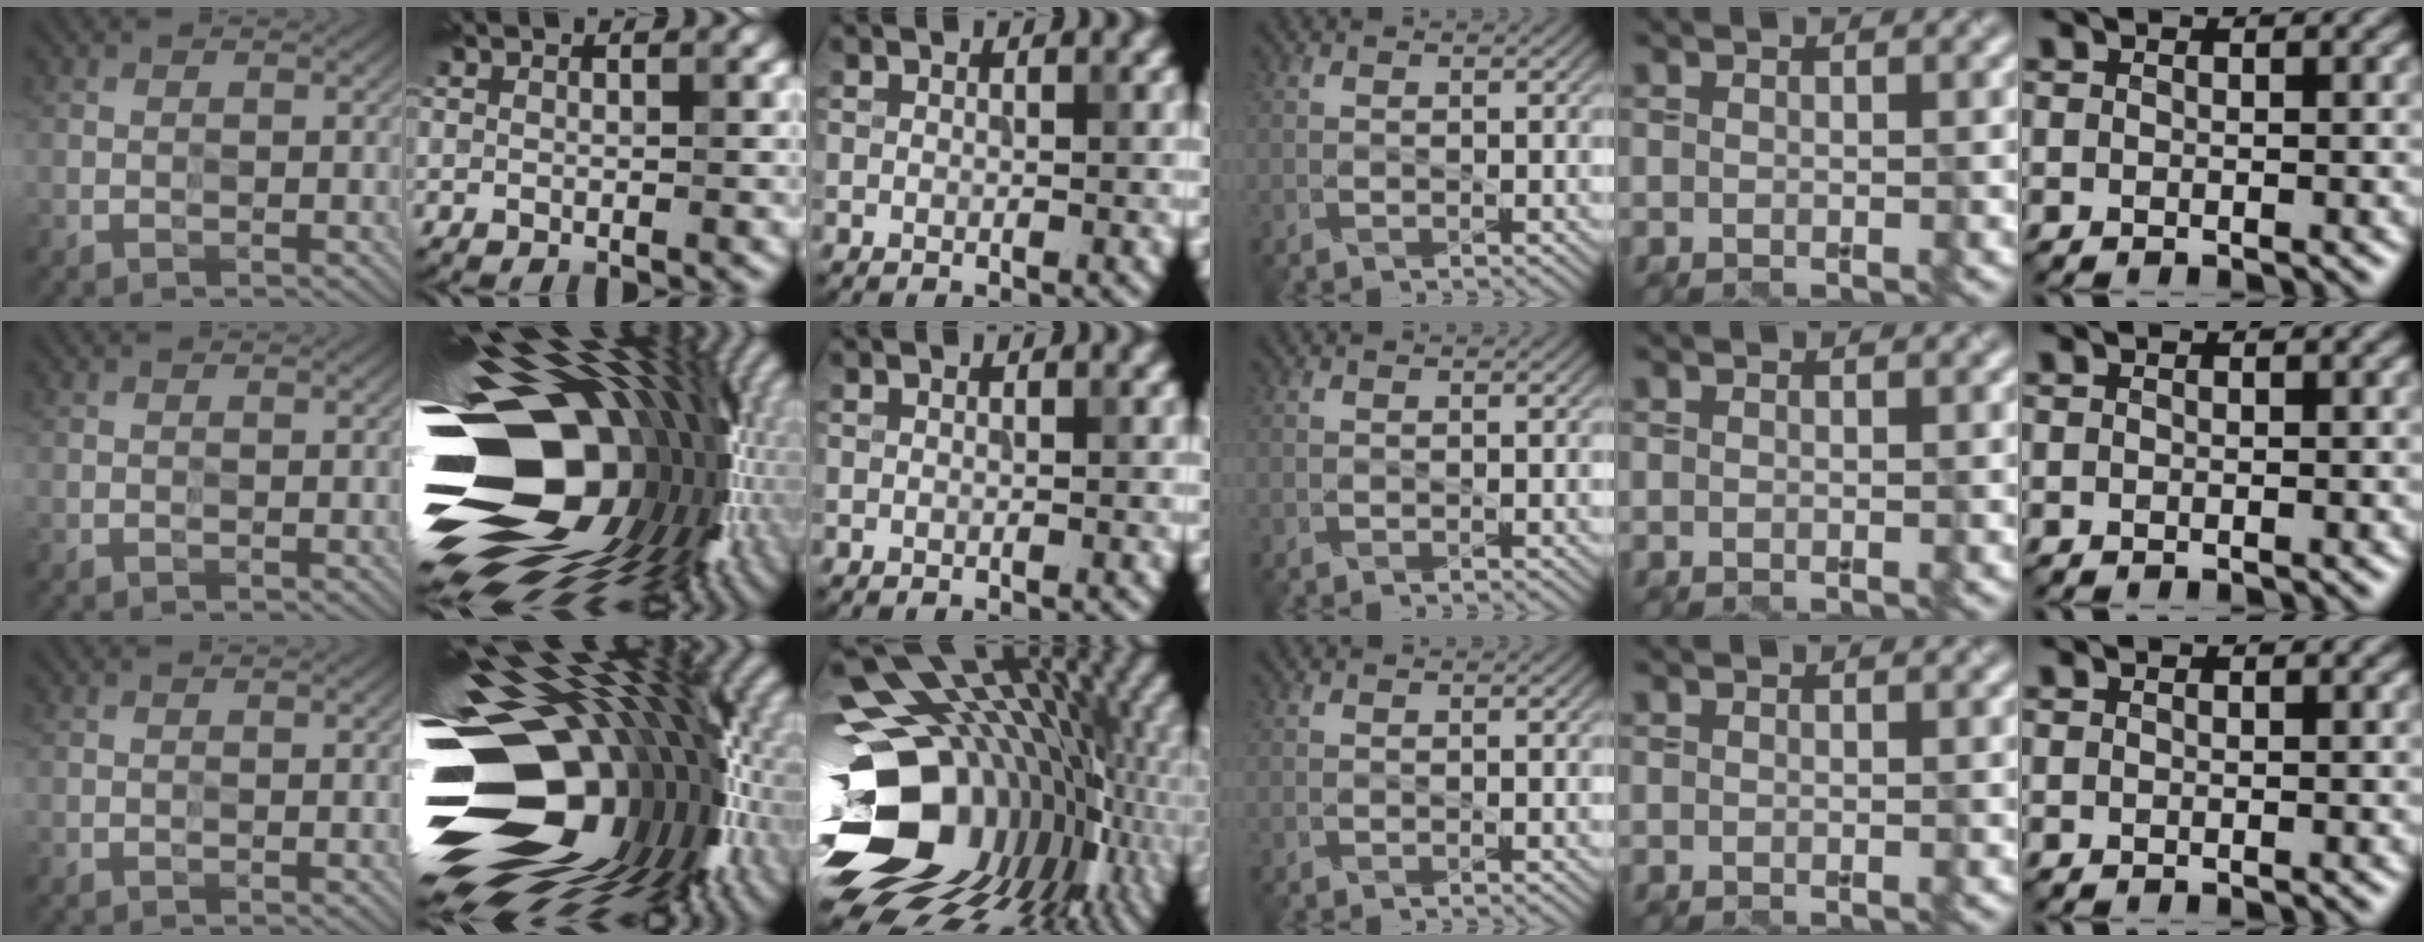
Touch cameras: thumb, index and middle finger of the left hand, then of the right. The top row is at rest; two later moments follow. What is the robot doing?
{"motion": "wipe", "object": "paper plate"}